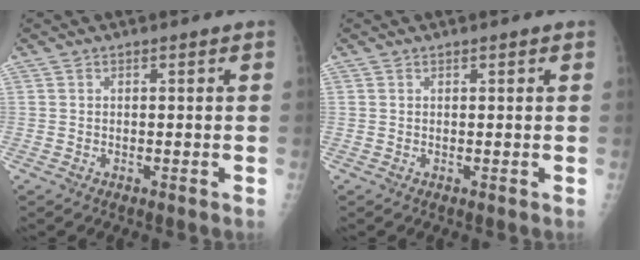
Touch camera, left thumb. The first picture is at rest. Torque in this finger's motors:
{"motor_torque": [0.02, 0.09, -0.24, -0.24, -0.05]}